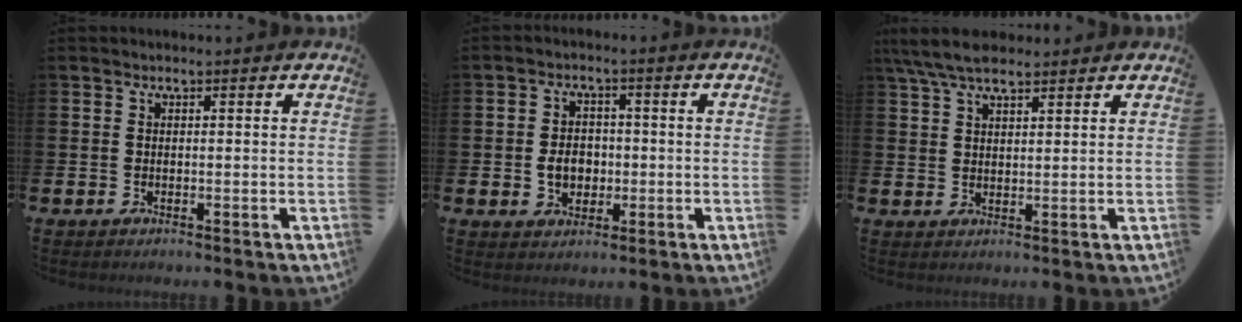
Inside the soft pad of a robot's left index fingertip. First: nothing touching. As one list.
[{"total": 4.1, "force": [-0.5, 3.3, 2.4], "torque": [-0.033, 0.002, -0.019]}, {"total": 6.2, "force": [5.1, 2.0, 2.9], "torque": [-0.065, -0.013, 0.092]}]